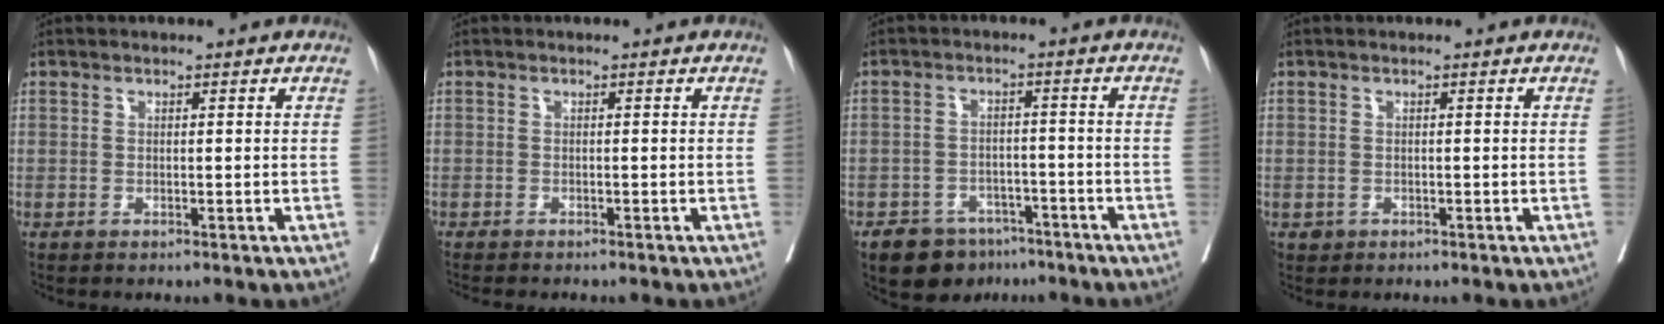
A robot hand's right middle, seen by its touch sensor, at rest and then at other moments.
{"total": 3.8, "force": [-3.3, 0.6, 1.7], "torque": [-0.024, -0.007, -0.045]}
{"total": 7.5, "force": [-5.5, 4.6, 2.2], "torque": [-0.028, 0.008, -0.080]}
{"total": 0.7, "force": [-0.3, 0.7, 0.1], "torque": [-0.004, 0.002, -0.001]}